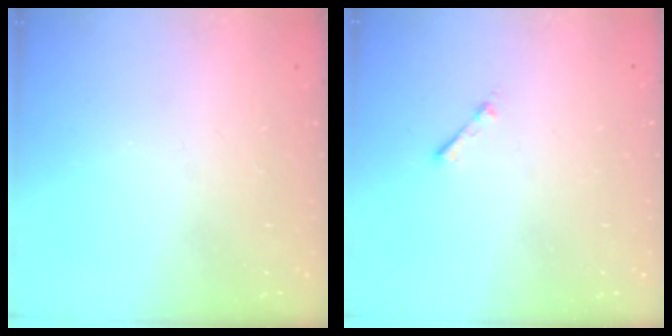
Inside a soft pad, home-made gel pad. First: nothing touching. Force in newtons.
{"total": 1.7, "press": 1.7, "slide": 0.2}